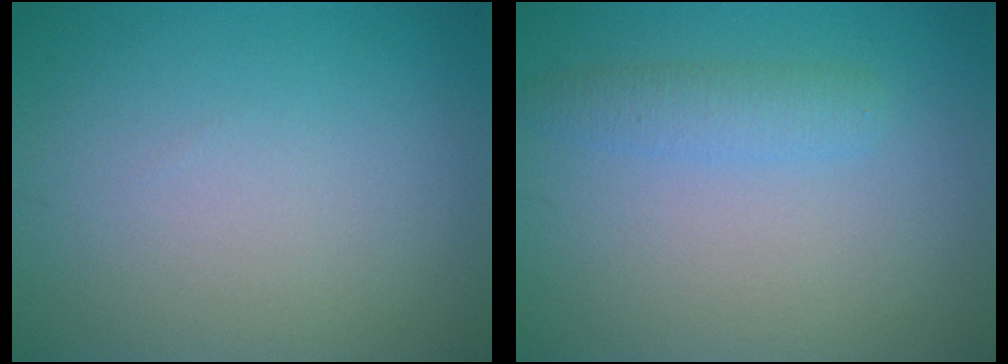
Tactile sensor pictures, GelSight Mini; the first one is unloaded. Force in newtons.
{"total": 2.2, "press": 2.2, "slide": 0.1}